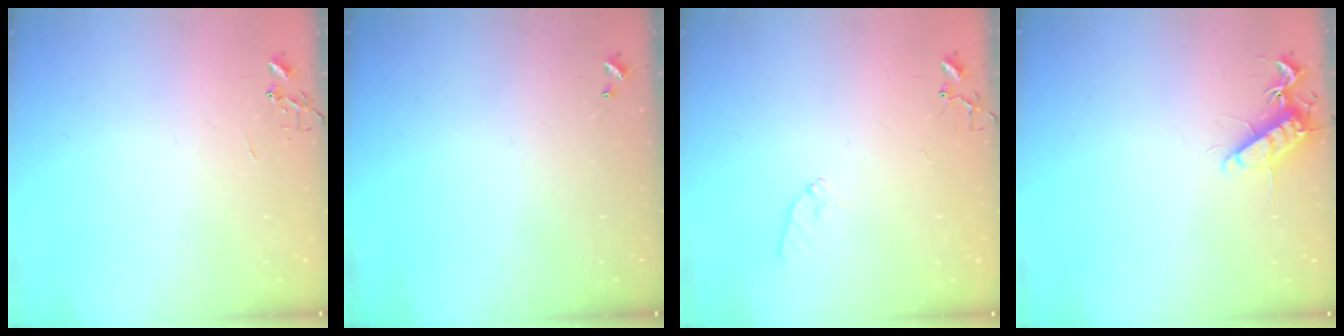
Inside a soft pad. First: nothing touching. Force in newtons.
{"total": 0.0}
{"total": 6.4, "press": 6.4, "slide": 0.6}
{"total": 11.3, "press": 11.3, "slide": 0.7}